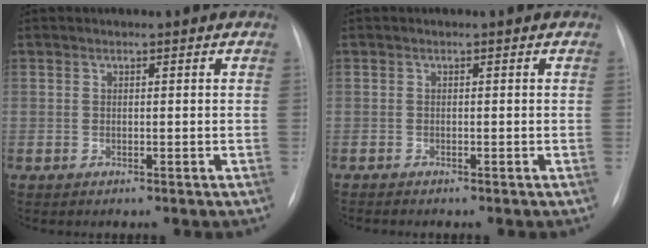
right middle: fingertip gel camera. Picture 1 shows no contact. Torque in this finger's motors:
{"motor_torque": [0.44, -0.49, 0.04, 0.01]}